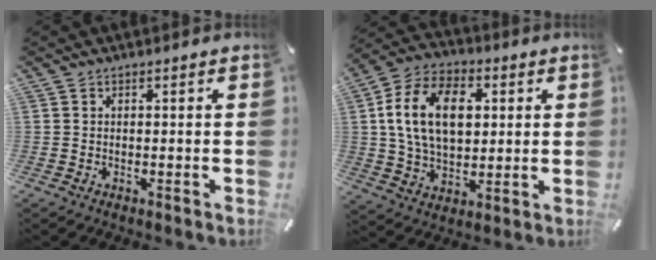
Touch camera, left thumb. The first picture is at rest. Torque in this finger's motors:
{"motor_torque": [2.23, 2.52, 1.54, -1.23, 0.23]}